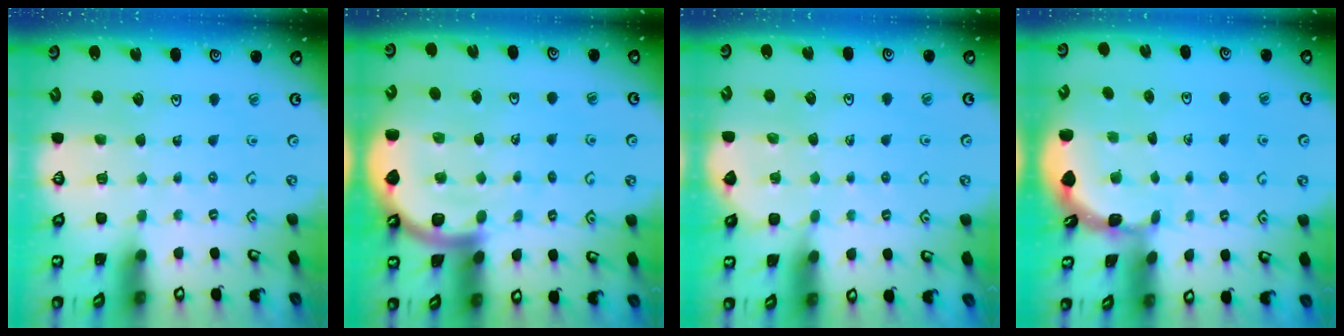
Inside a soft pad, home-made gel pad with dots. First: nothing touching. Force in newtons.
{"total": 7.1, "press": 7.0, "slide": 1.0}
{"total": 1.6, "press": 1.5, "slide": 0.2}
{"total": 1.6, "press": 1.6, "slide": 0.3}